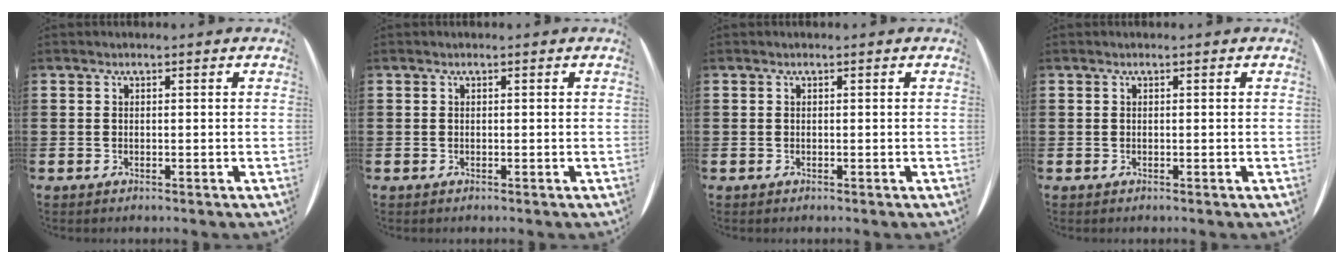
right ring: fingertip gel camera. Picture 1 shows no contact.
{"total": 0.0}
{"total": 0.0}
{"total": 0.0}